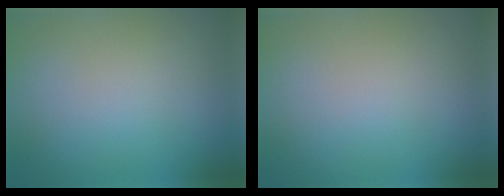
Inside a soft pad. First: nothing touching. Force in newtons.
{"total": 0.0}